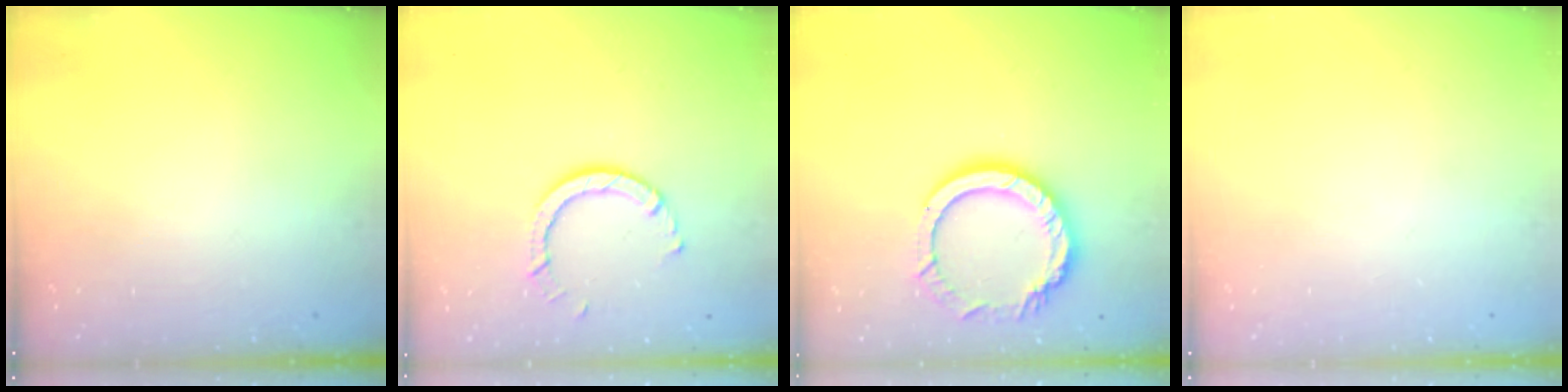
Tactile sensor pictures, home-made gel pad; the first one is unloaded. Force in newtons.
{"total": 6.3, "press": 6.3, "slide": 0.3}
{"total": 13.2, "press": 13.1, "slide": 1.1}
{"total": 0.0}